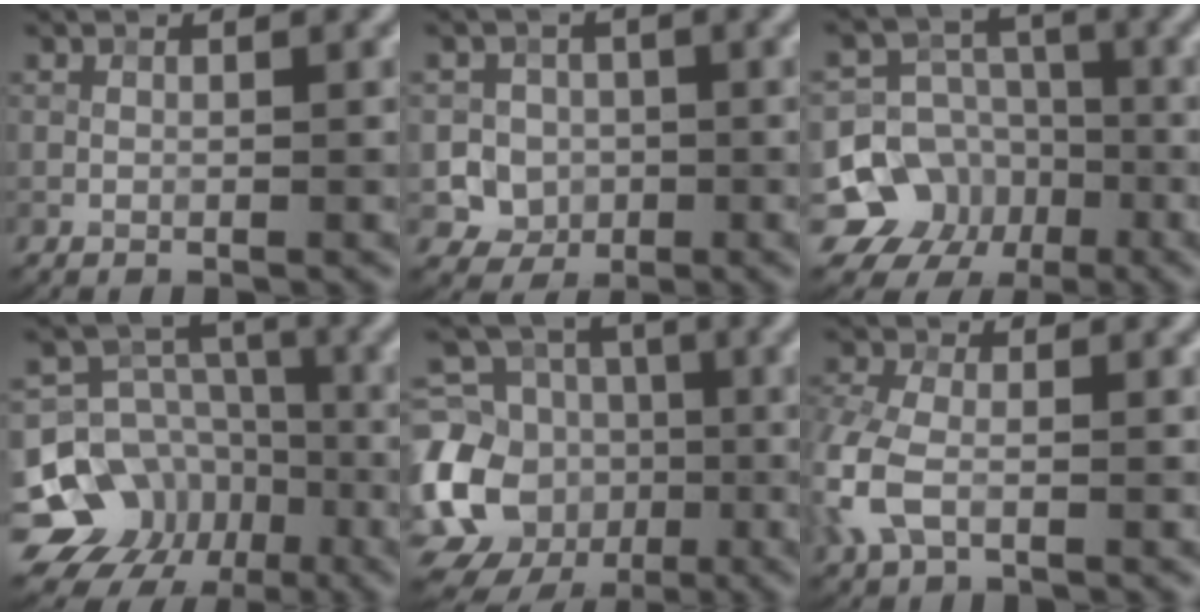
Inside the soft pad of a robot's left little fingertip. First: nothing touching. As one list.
[{"total": 3.0, "force": [-0.6, 2.9, 0.6], "torque": [0.004, -0.001, -0.023]}, {"total": 10.4, "force": [-4.4, 9.3, 2.0], "torque": [-0.028, -0.015, -0.101]}, {"total": 10.0, "force": [-4.9, 8.1, 3.2], "torque": [-0.054, 0.009, -0.090]}, {"total": 13.1, "force": [-3.5, 11.5, 5.2], "torque": [-0.144, 0.004, -0.066]}, {"total": 4.7, "force": [-1.0, 2.8, 3.5], "torque": [-0.102, 0.004, -0.029]}]